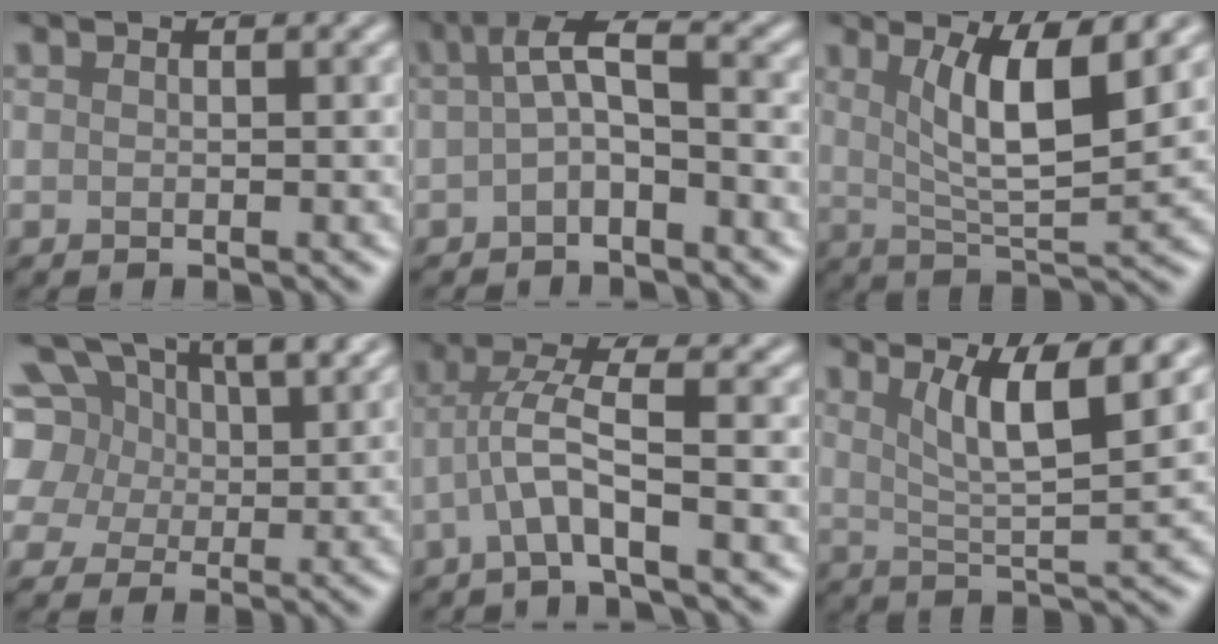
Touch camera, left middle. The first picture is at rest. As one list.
[{"total": 3.3, "force": [-0.4, 1.3, 3.0], "torque": [-0.059, 0.011, -0.014]}, {"total": 6.6, "force": [2.5, 1.6, 5.9], "torque": [-0.103, -0.010, 0.049]}, {"total": 13.0, "force": [6.4, 8.9, 6.9], "torque": [-0.145, 0.037, 0.099]}, {"total": 4.2, "force": [-1.3, 0.5, 4.0], "torque": [-0.084, 0.013, -0.033]}, {"total": 6.3, "force": [3.1, 1.3, 5.3], "torque": [-0.087, -0.006, 0.054]}]